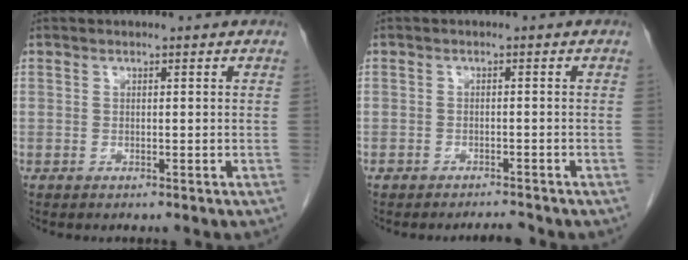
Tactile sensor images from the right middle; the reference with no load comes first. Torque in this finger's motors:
{"motor_torque": [-0.18, 0.04, 0.04, 0.00]}